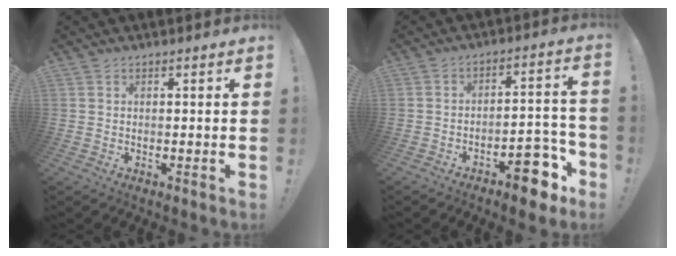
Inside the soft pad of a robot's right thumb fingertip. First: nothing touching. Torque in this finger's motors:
{"motor_torque": [1.98, 0.69, 0.85, -0.99, 0.31]}